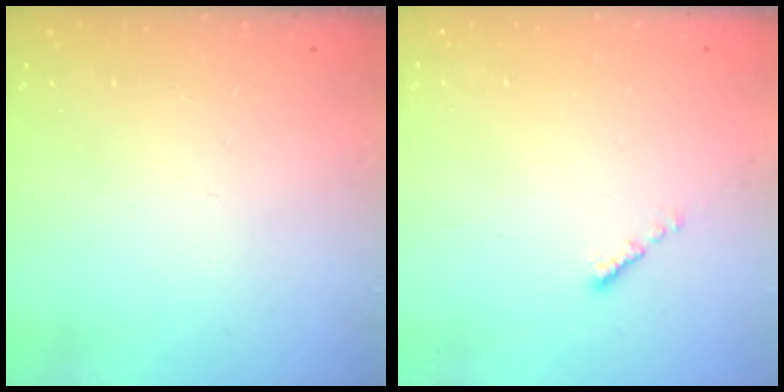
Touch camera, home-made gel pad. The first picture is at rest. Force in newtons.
{"total": 0.0}